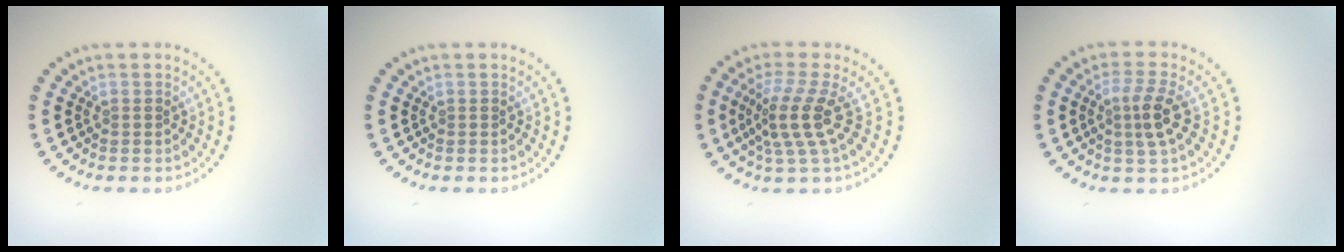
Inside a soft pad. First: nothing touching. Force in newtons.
{"total": 0.0}
{"total": 3.8, "press": 2.7, "slide": 2.6}
{"total": 2.9, "press": 2.6, "slide": 1.4}